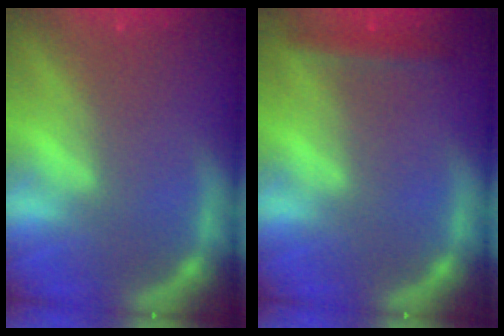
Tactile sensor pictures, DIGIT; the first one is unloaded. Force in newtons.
{"total": 1.9}